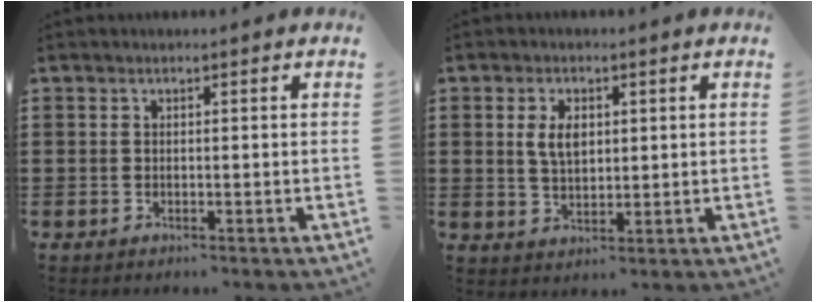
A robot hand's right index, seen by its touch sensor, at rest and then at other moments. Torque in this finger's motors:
{"motor_torque": [0.18, -0.02, 0.31, 0.14]}